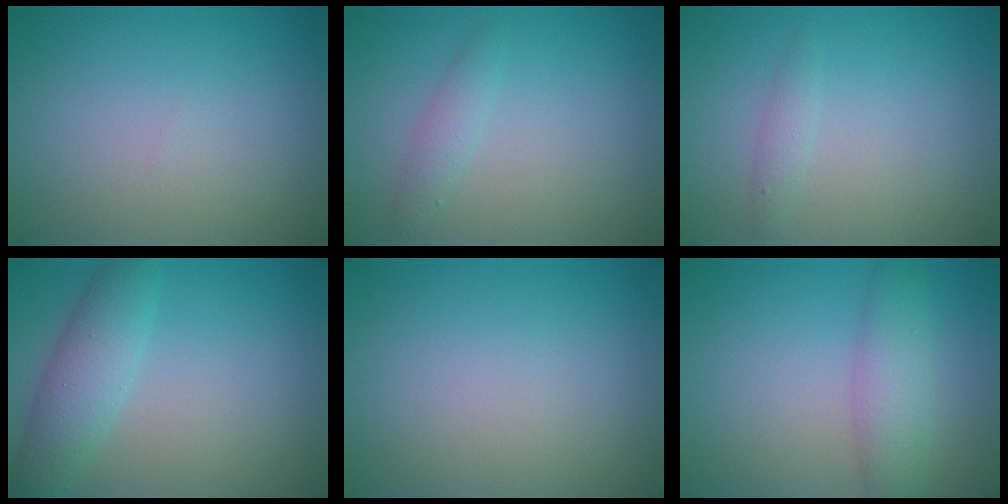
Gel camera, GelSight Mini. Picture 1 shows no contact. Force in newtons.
{"total": 1.4, "press": 1.4, "slide": 0.0}
{"total": 1.0, "press": 1.0, "slide": 0.1}
{"total": 4.0, "press": 4.0, "slide": 0.2}
{"total": 0.0}
{"total": 3.4, "press": 3.4, "slide": 0.1}